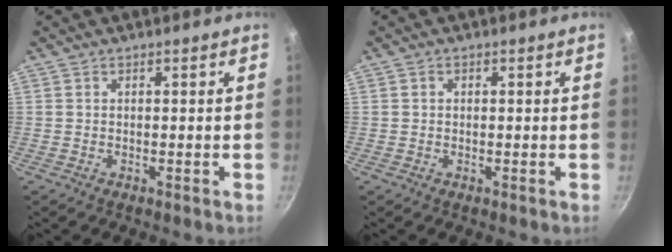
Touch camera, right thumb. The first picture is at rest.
{"total": 0.8, "force": [0.1, 0.7, 0.3], "torque": [-0.004, 0.005, 0.001]}